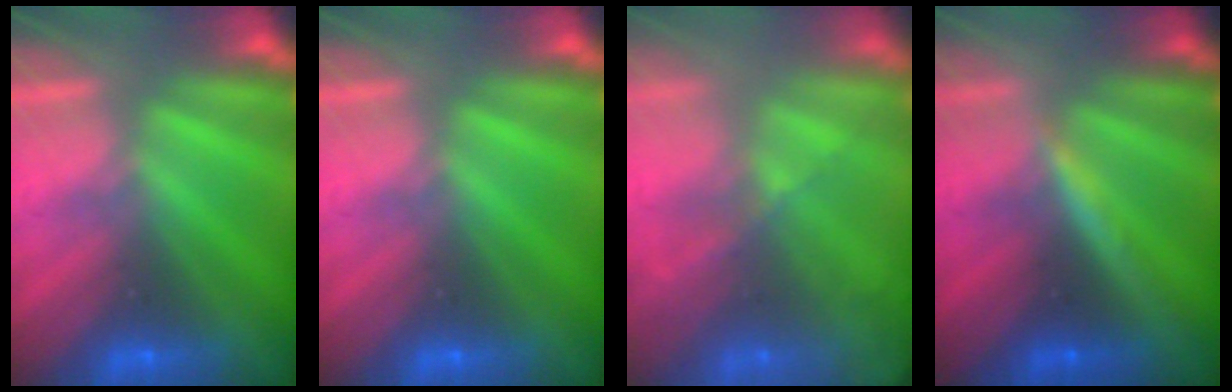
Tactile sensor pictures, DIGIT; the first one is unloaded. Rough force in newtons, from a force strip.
{"total": 0.0}
{"total": 7.6}
{"total": 3.1}